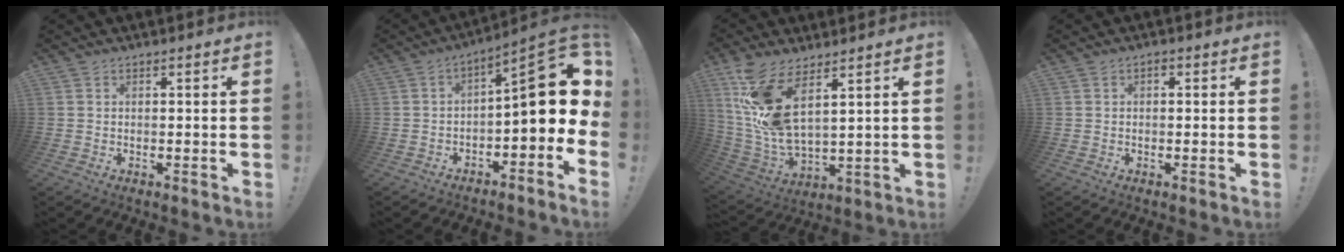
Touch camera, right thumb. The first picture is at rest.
{"total": 13.5, "force": [0.5, 4.2, 12.8], "torque": [-0.174, -0.003, 0.006]}
{"total": 13.8, "force": [7.7, 4.3, 10.6], "torque": [-0.209, -0.063, 0.134]}
{"total": 0.7, "force": [-0.3, 0.5, 0.4], "torque": [-0.014, 0.006, -0.007]}